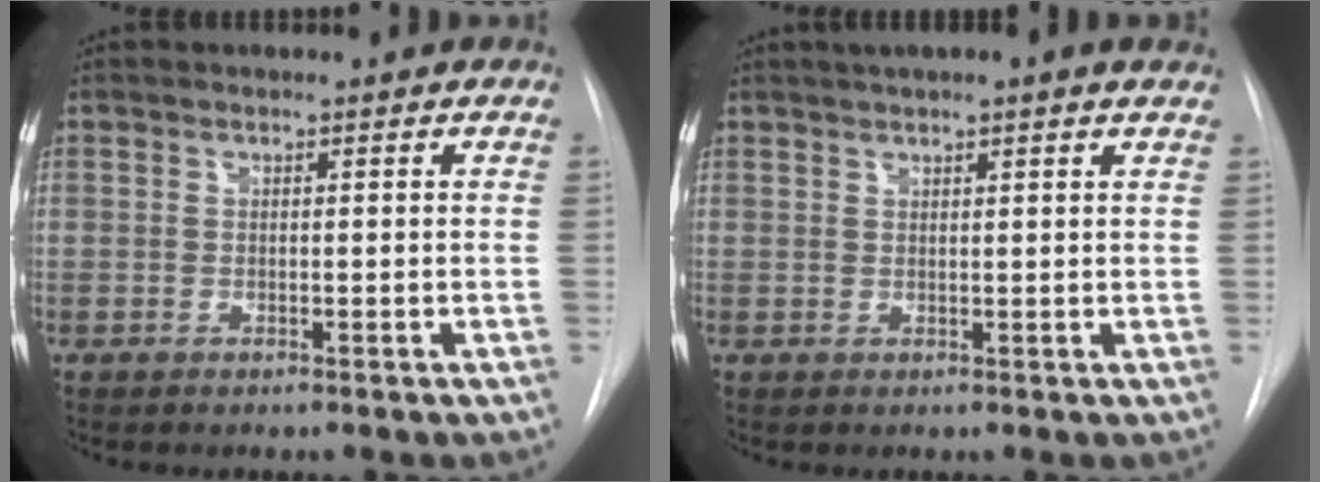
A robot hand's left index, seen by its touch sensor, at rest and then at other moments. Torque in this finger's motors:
{"motor_torque": [0.70, -1.08, -0.02, 0.02]}